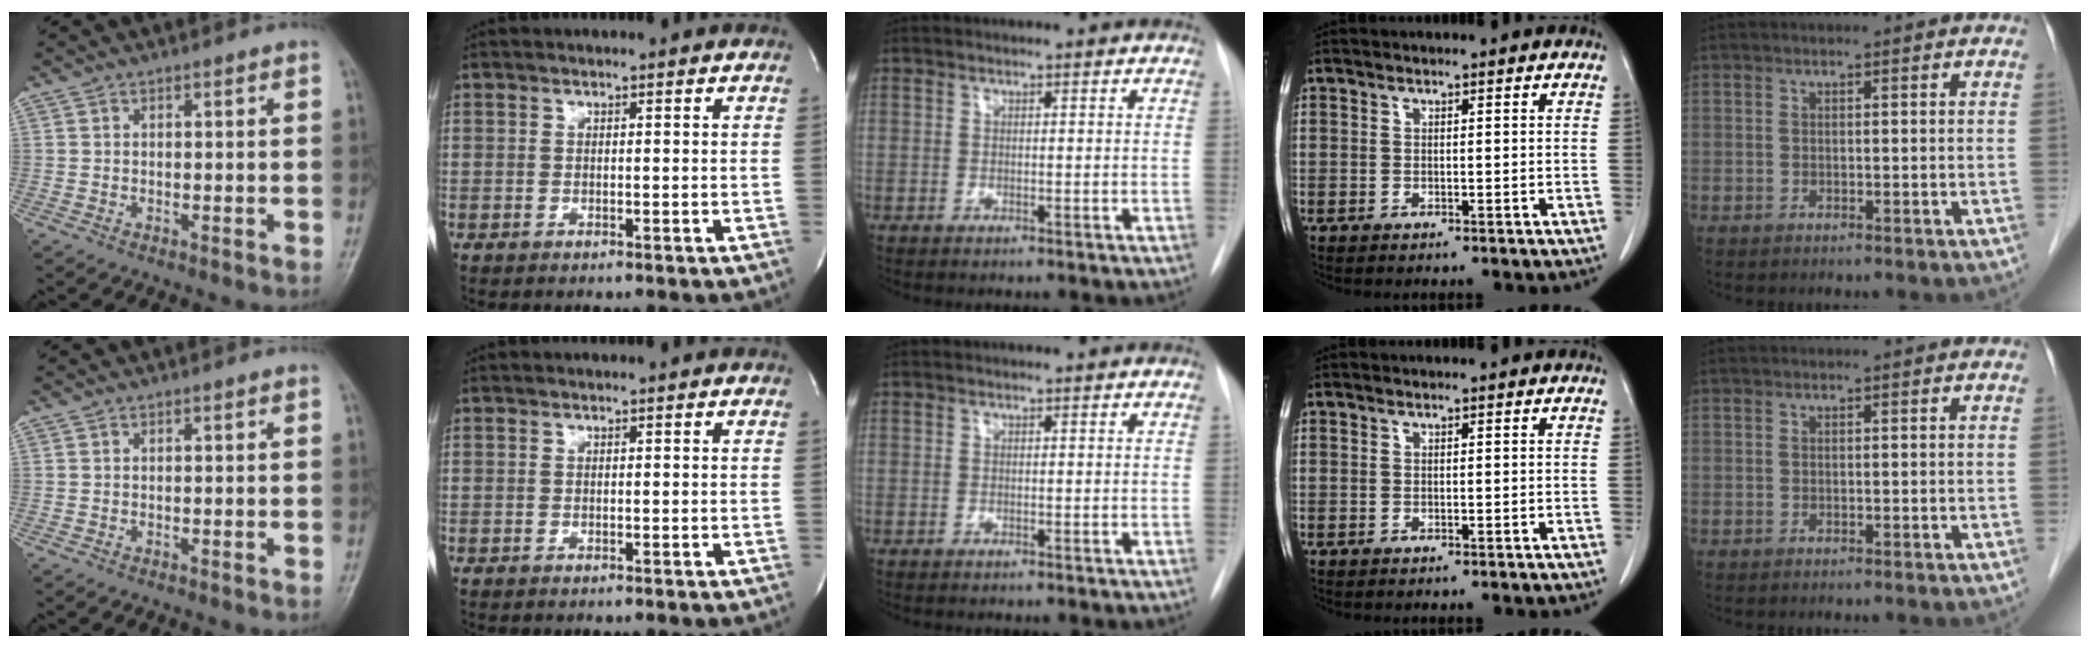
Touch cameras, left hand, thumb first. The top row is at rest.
{}